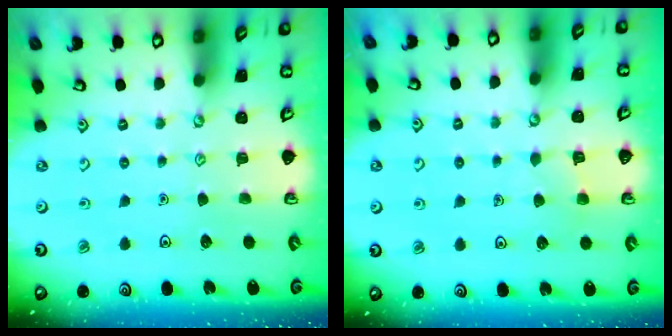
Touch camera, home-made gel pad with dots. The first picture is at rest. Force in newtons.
{"total": 4.9, "press": 4.8, "slide": 0.4}